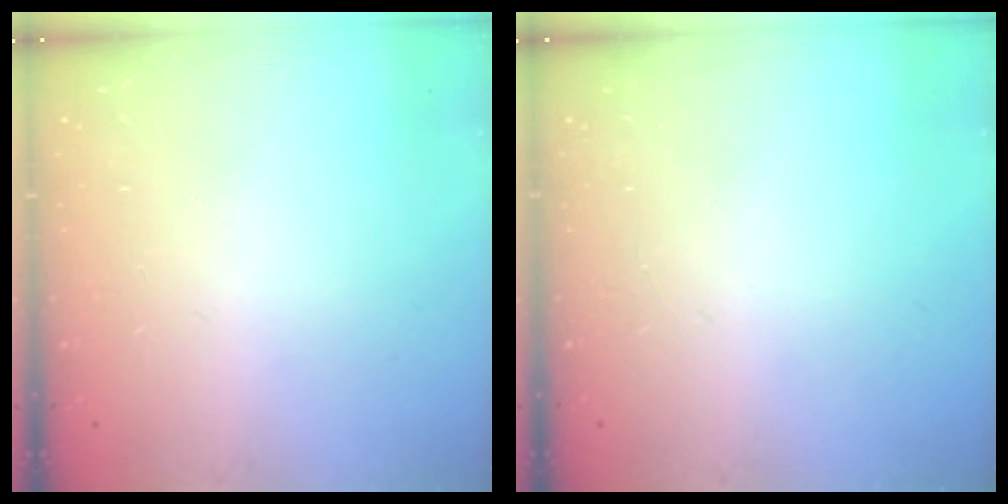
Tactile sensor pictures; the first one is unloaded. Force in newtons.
{"total": 0.0}